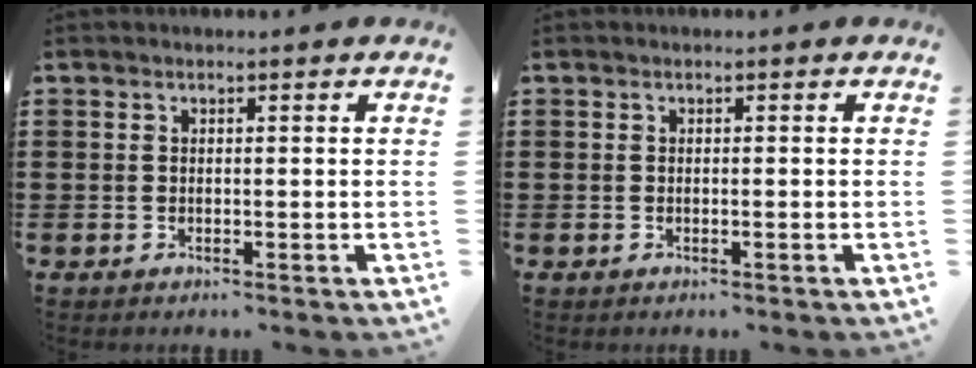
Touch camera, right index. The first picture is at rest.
{"total": 0.0}